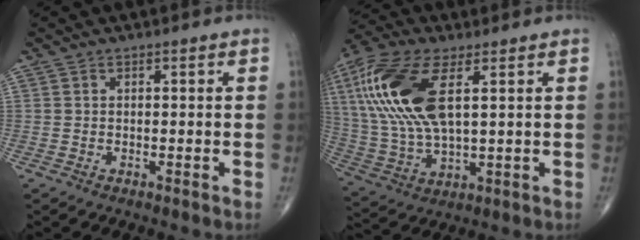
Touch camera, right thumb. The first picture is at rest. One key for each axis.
{"total": 19.8, "fx": 5.5, "fy": 8.6, "fz": 16.9, "tx": -0.376, "ty": -0.006, "tz": 0.105}